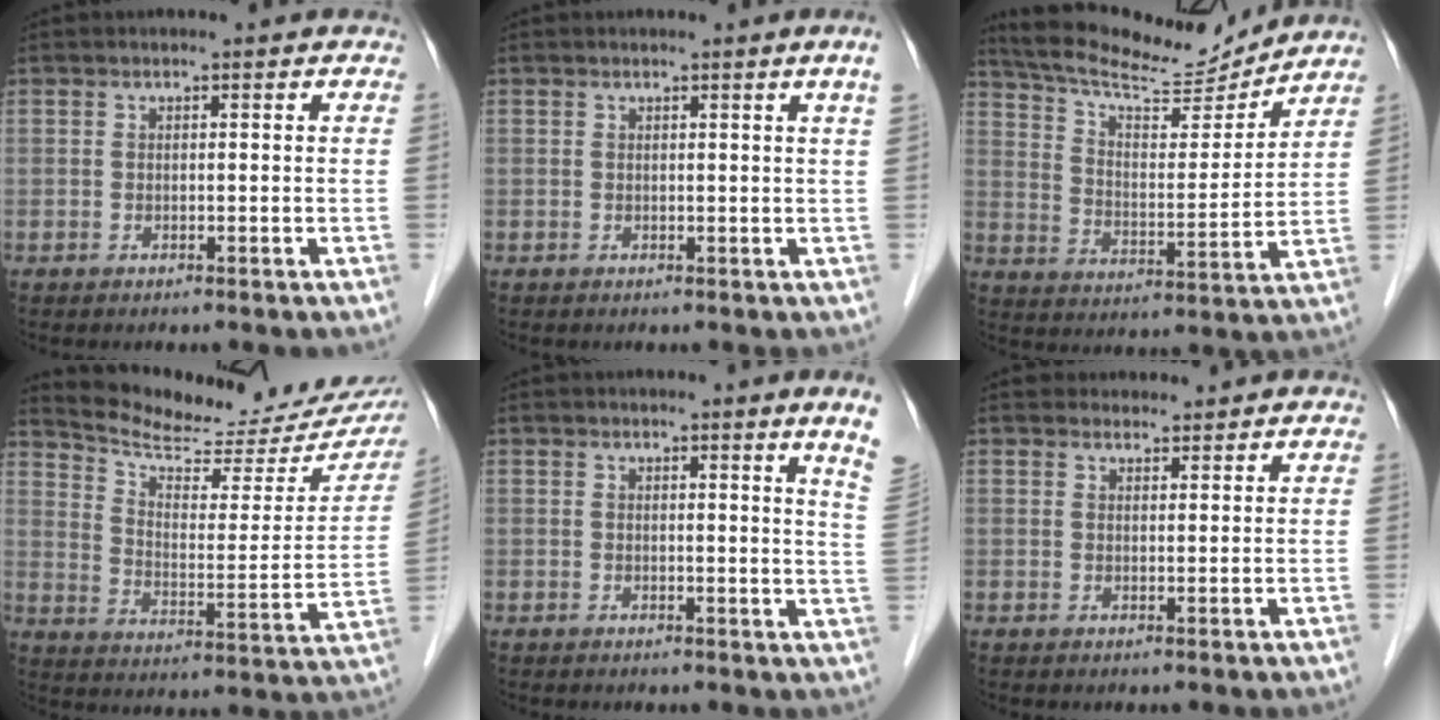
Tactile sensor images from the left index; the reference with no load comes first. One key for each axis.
{"total": 1.6, "fx": 0.9, "fy": -0.7, "fz": 1.0, "tx": -0.023, "ty": -0.008, "tz": 0.015}
{"total": 16.2, "fx": 15.2, "fy": 1.9, "fz": 5.1, "tx": -0.095, "ty": -0.004, "tz": 0.245}
{"total": 22.2, "fx": 20.0, "fy": 5.1, "fz": 8.2, "tx": -0.121, "ty": -0.044, "tz": 0.264}
{"total": 4.8, "fx": 3.6, "fy": -1.5, "fz": 2.8, "tx": -0.037, "ty": -0.035, "tz": 0.024}
{"total": 2.3, "fx": 2.2, "fy": 0.7, "fz": -0.2, "tx": 0.004, "ty": 0.013, "tz": 0.035}